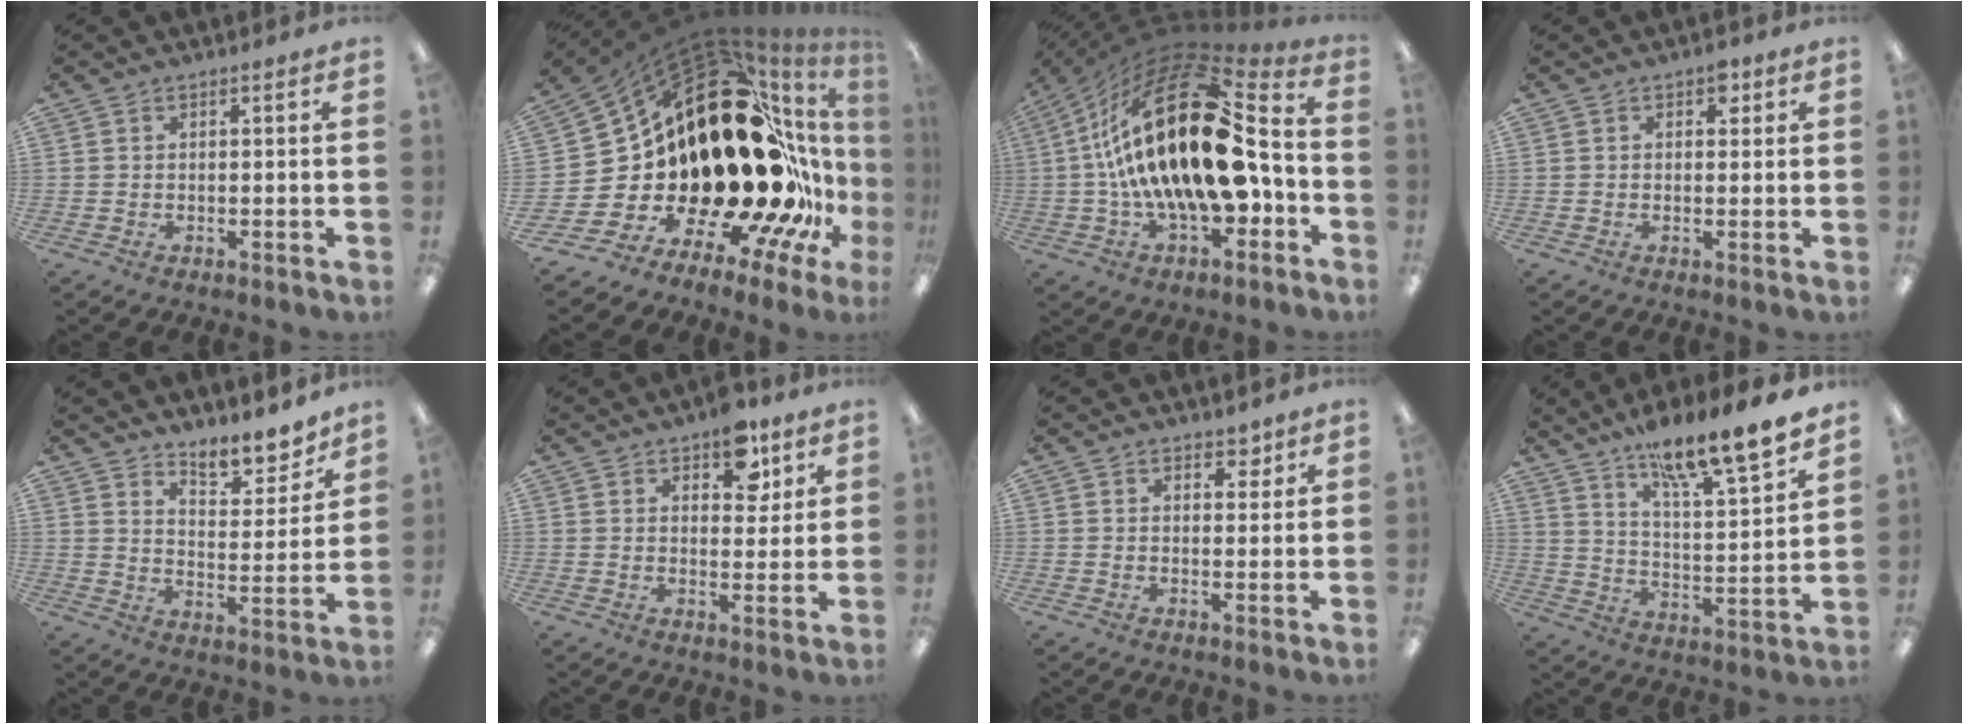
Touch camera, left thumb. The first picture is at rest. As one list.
[{"total": 38.9, "force": [1.9, 18.0, 34.4], "torque": [-0.530, -0.117, 0.092]}, {"total": 31.5, "force": [0.9, 15.0, 27.7], "torque": [-0.537, -0.007, 0.010]}, {"total": 3.3, "force": [1.4, 2.1, 2.0], "torque": [-0.019, -0.001, 0.019]}, {"total": 9.5, "force": [8.7, 3.0, 2.6], "torque": [-0.017, -0.076, 0.154]}, {"total": 8.6, "force": [5.4, 4.9, 4.6], "torque": [-0.049, -0.016, 0.092]}, {"total": 3.6, "force": [2.6, 2.1, 1.3], "torque": [0.002, -0.012, 0.041]}, {"total": 15.5, "force": [13.2, 1.9, 8.0], "torque": [-0.121, -0.100, 0.215]}]